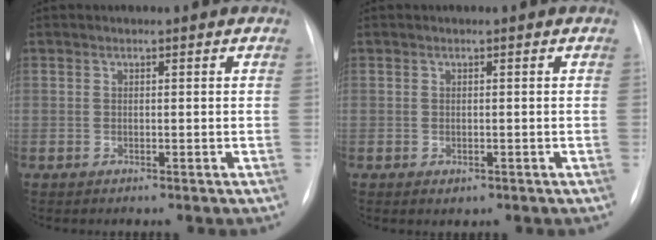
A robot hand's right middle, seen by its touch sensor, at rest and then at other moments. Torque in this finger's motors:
{"motor_torque": [0.02, 0.00, 0.09, 0.02]}